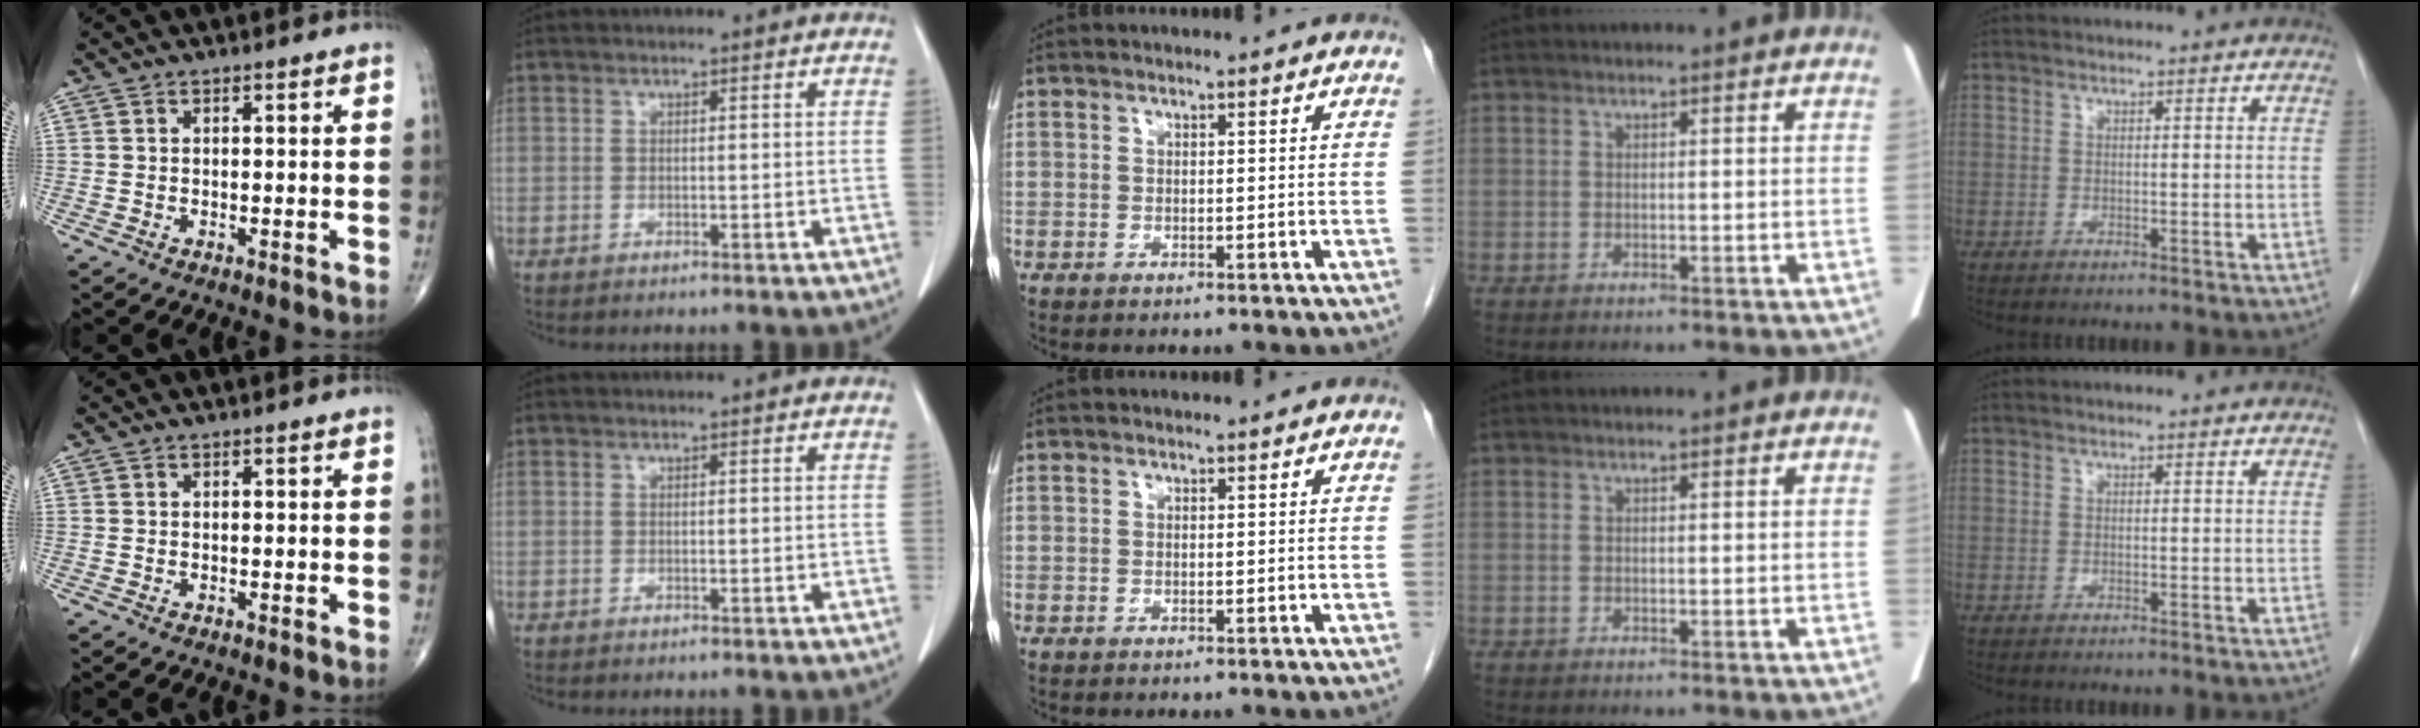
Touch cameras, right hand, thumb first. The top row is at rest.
{}